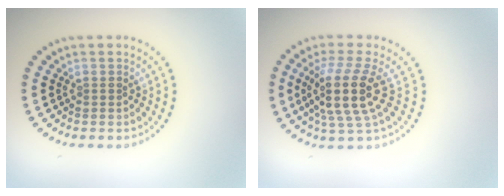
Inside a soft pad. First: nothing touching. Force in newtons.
{"total": 4.9, "press": 3.9, "slide": 3.0}